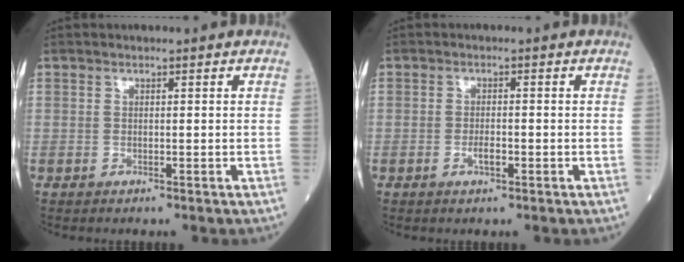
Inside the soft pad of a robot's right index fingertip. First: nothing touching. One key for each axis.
{"total": 2.0, "fx": -0.8, "fy": 0.6, "fz": 1.7, "tx": -0.027, "ty": 0.002, "tz": -0.014}